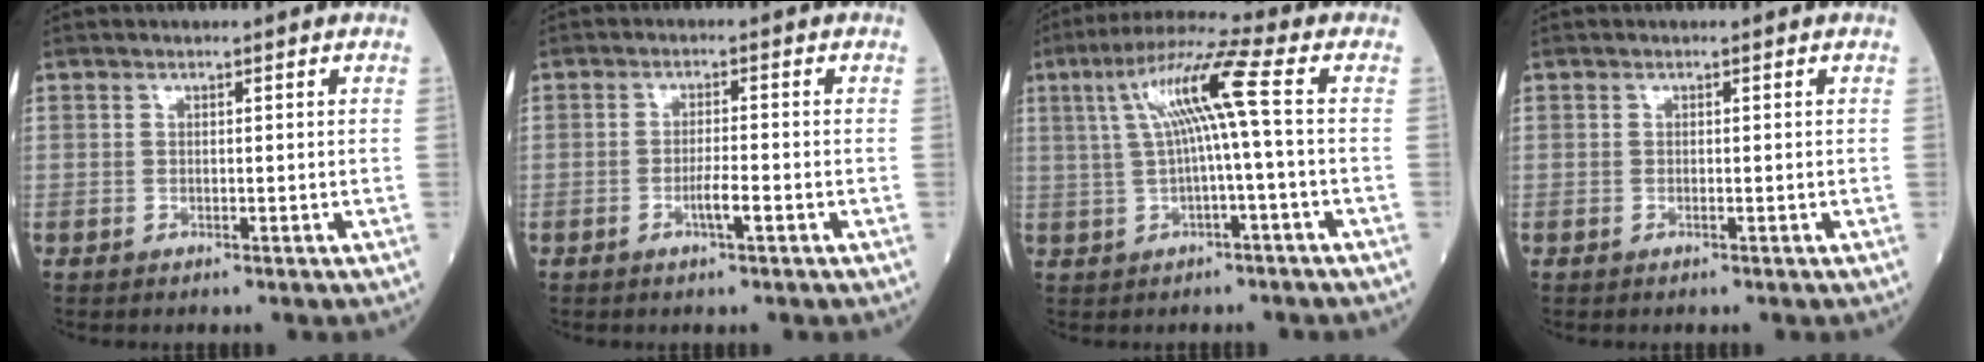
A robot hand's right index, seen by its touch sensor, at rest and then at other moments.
{"total": 3.0, "force": [-1.3, 0.2, 2.7], "torque": [-0.050, -0.002, -0.024]}
{"total": 9.3, "force": [1.2, -0.7, 9.2], "torque": [-0.170, 0.029, 0.024]}
{"total": 0.0}